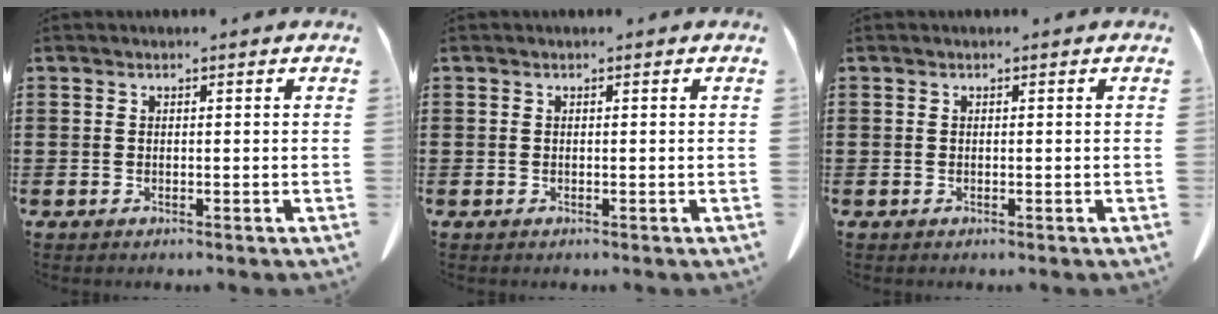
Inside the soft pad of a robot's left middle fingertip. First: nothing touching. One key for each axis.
{"total": 0.0}
{"total": 0.0}